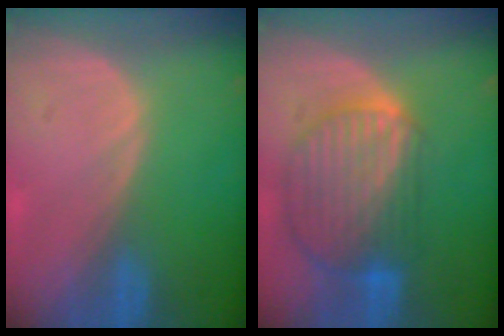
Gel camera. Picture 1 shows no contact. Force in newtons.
{"total": 10.4, "press": 8.9, "slide": 5.4}